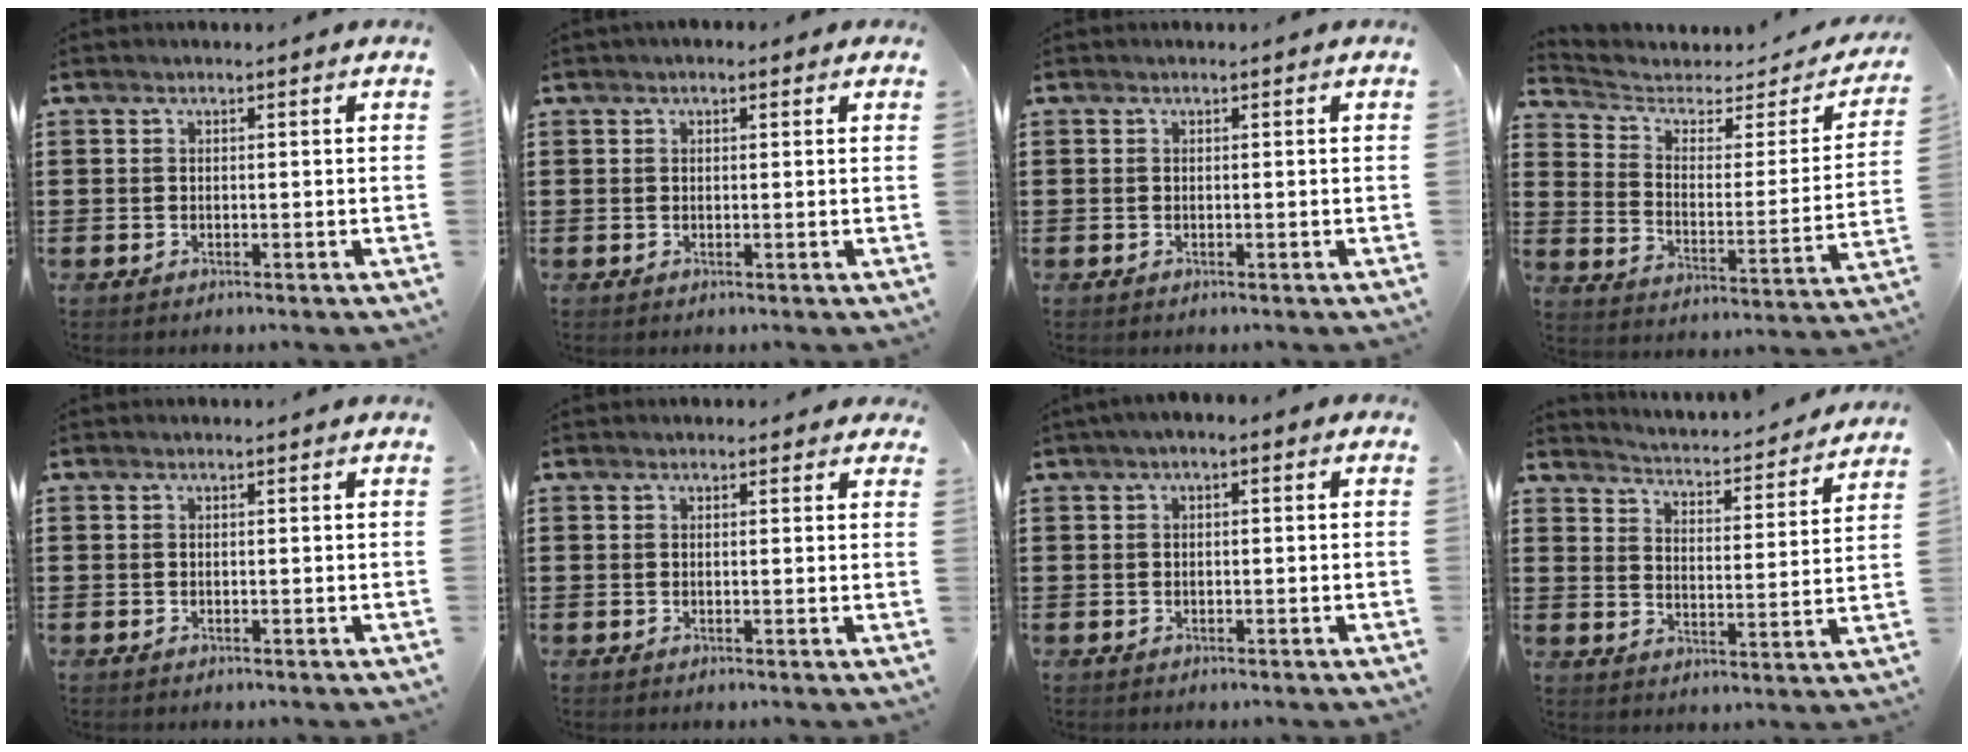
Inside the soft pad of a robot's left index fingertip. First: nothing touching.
{"total": 1.0, "force": [0.5, 0.5, 0.6], "torque": [-0.013, 0.007, 0.008]}
{"total": 0.0}
{"total": 3.8, "force": [2.7, 2.2, 1.5], "torque": [-0.050, -0.015, 0.042]}
{"total": 0.0}
{"total": 0.9, "force": [0.7, 0.5, 0.2], "torque": [-0.006, 0.005, 0.014]}
{"total": 1.3, "force": [-0.7, 0.6, 0.9], "torque": [-0.024, -0.001, -0.017]}
{"total": 3.1, "force": [3.1, -0.3, 0.1], "torque": [-0.023, -0.037, 0.044]}